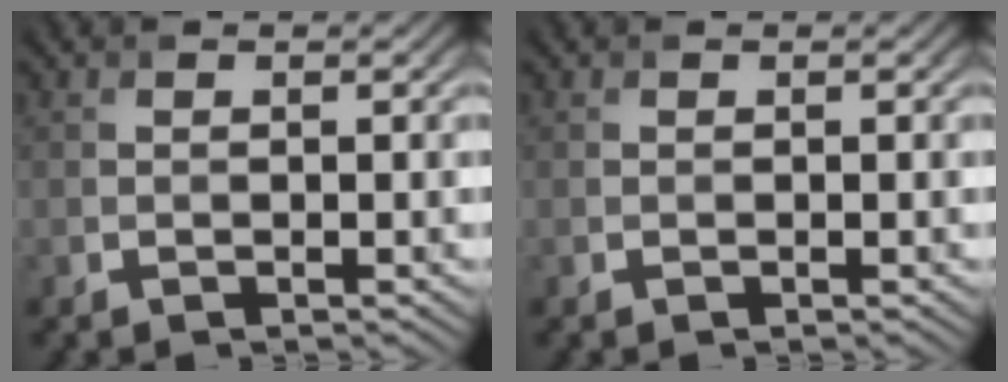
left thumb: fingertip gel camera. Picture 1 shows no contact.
{"total": 0.0}